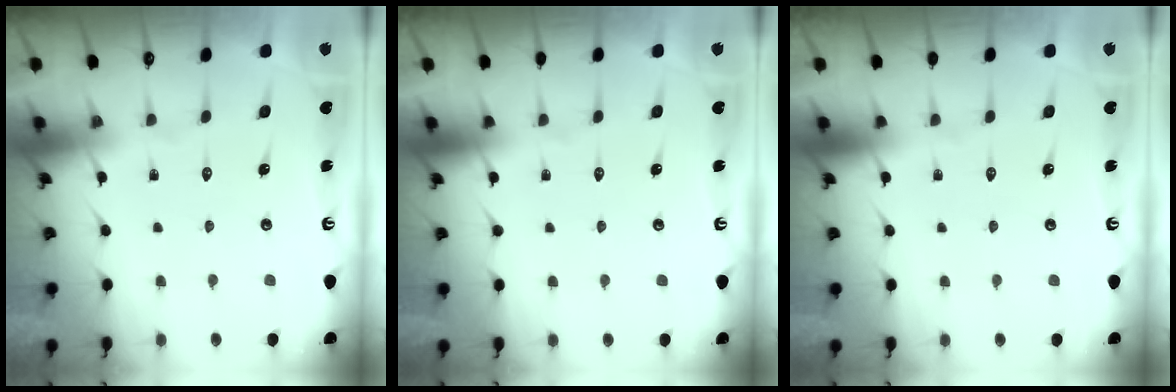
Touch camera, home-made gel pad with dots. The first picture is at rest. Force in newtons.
{"total": 0.0}
{"total": 0.0}